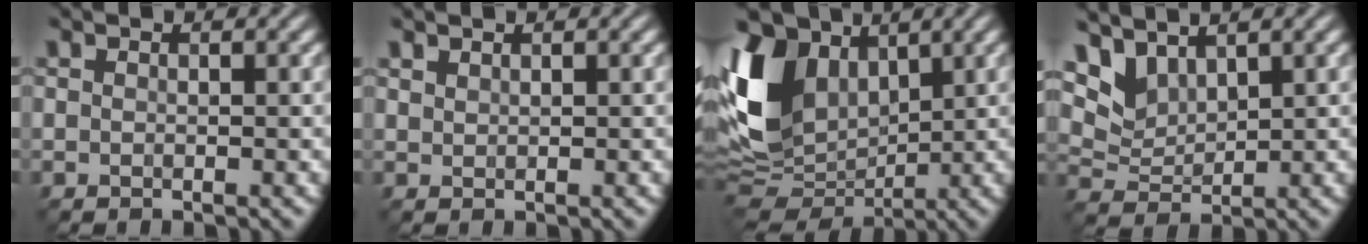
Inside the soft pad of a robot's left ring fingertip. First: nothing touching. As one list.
[{"total": 0.7, "force": [0.7, 0.2, 0.1], "torque": [-0.003, 0.000, 0.018]}, {"total": 11.2, "force": [3.1, 7.8, 7.4], "torque": [-0.180, 0.009, 0.049]}, {"total": 4.2, "force": [3.2, 2.0, 1.8], "torque": [-0.052, -0.004, 0.071]}]